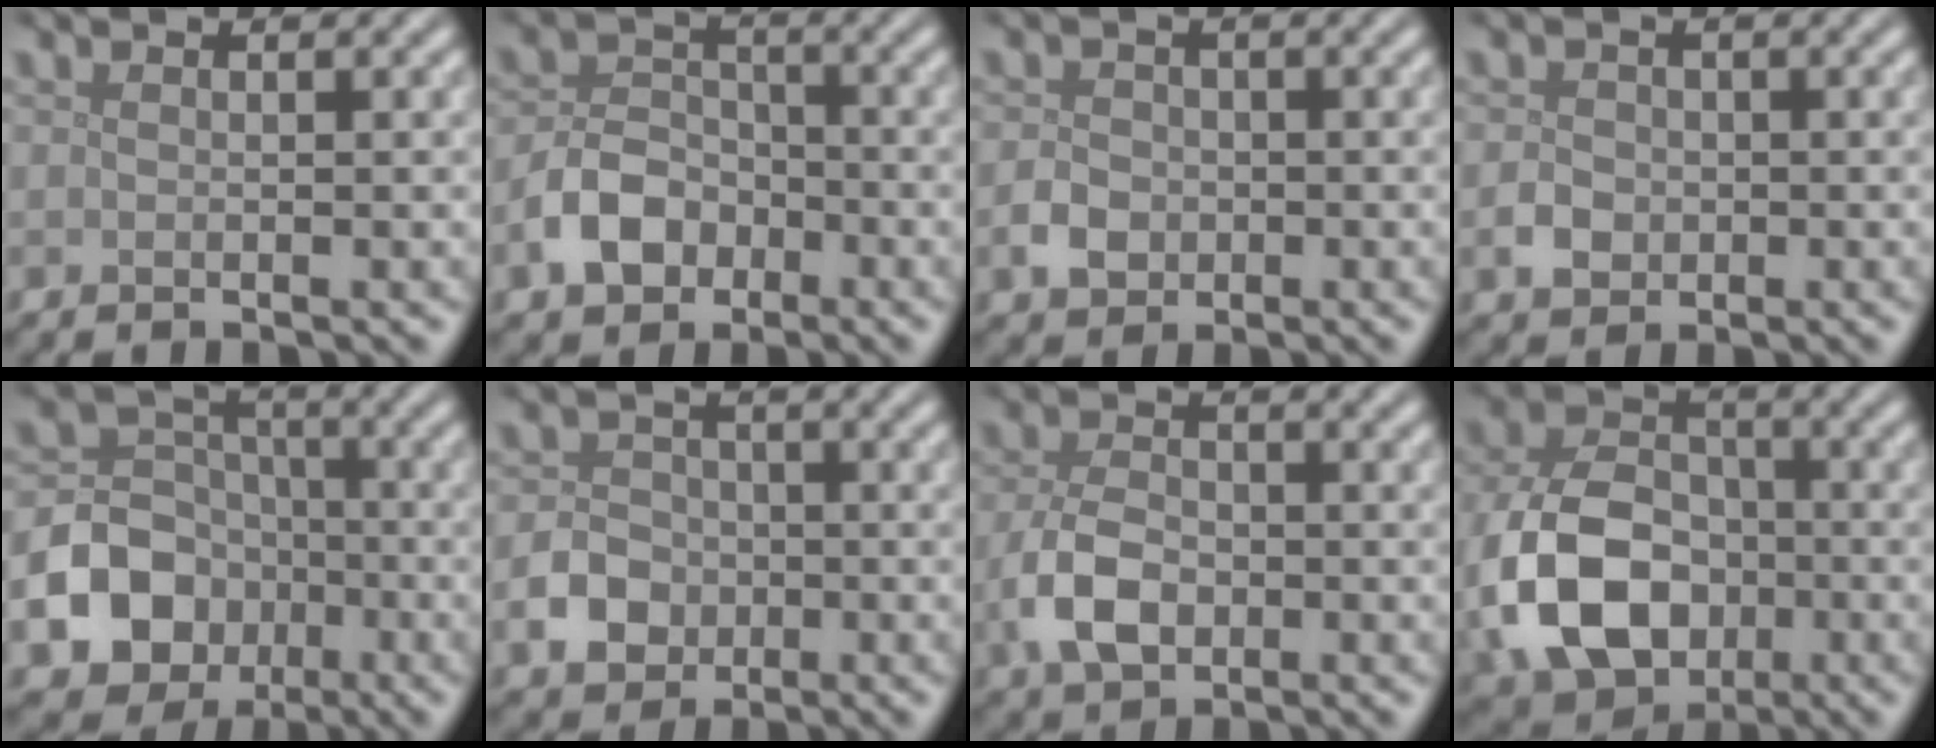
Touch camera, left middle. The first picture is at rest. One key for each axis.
{"total": 4.6, "fx": -2.3, "fy": 3.3, "fz": 2.2, "tx": -0.042, "ty": 0.001, "tz": -0.047}
{"total": 2.5, "fx": -0.8, "fy": 2.1, "fz": 1.1, "tx": -0.017, "ty": 0.001, "tz": -0.019}
{"total": 2.1, "fx": -0.6, "fy": 1.8, "fz": 0.9, "tx": -0.013, "ty": -0.001, "tz": -0.014}
{"total": 10.0, "fx": -4.1, "fy": 8.5, "fz": 3.3, "tx": -0.049, "ty": -0.020, "tz": -0.099}
{"total": 3.7, "fx": -1.3, "fy": 3.1, "fz": 1.6, "tx": -0.025, "ty": 0.002, "tz": -0.029}
{"total": 4.4, "fx": -1.3, "fy": 3.0, "fz": 3.0, "tx": -0.070, "ty": -0.004, "tz": -0.028}
{"total": 10.7, "fx": -2.8, "fy": 7.9, "fz": 6.7, "tx": -0.159, "ty": -0.016, "tz": -0.050}